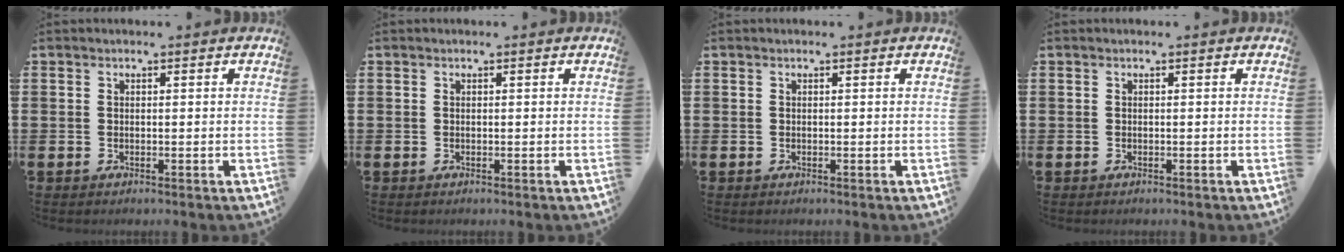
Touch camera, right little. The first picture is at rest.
{"total": 0.0}
{"total": 0.0}
{"total": 0.0}